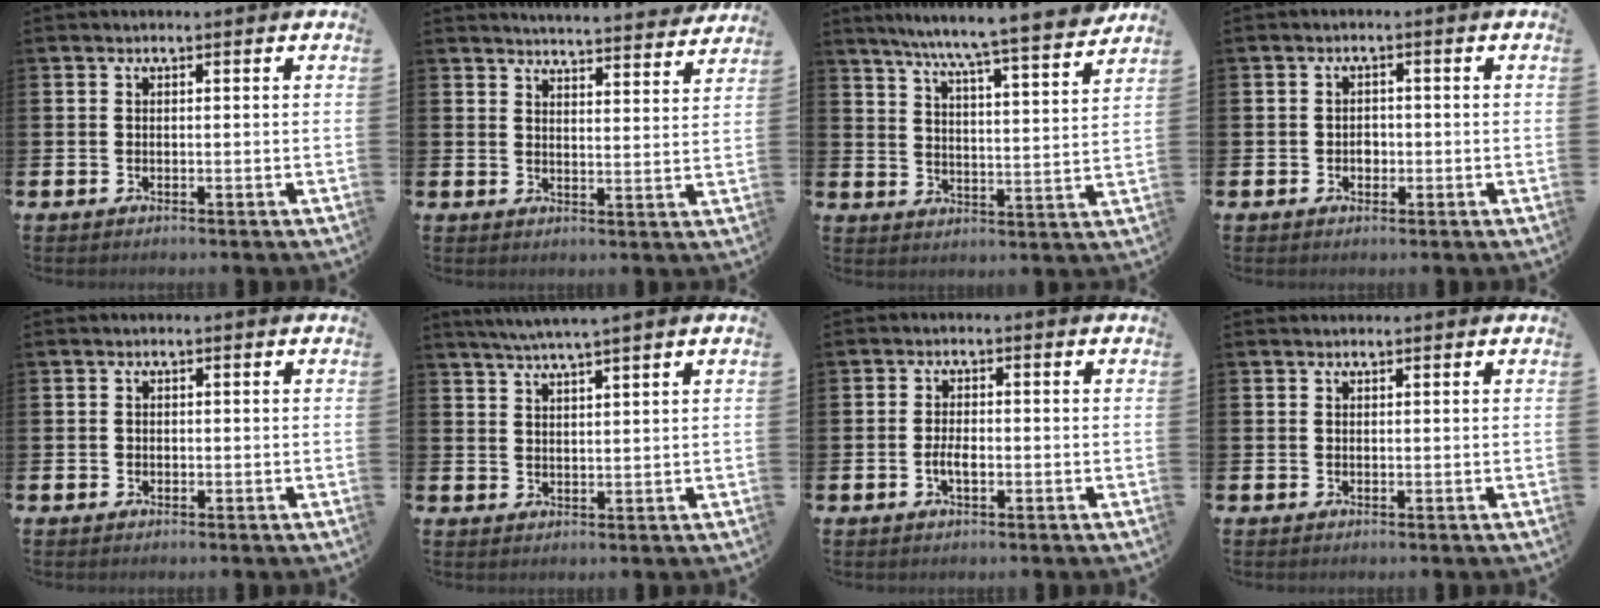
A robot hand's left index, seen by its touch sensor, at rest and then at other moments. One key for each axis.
{"total": 4.9, "fx": 4.9, "fy": -0.2, "fz": 0.1, "tx": -0.006, "ty": -0.041, "tz": 0.084}
{"total": 7.6, "fx": 7.0, "fy": -0.7, "fz": 2.8, "tx": -0.073, "ty": -0.057, "tz": 0.117}
{"total": 1.6, "fx": -0.3, "fy": 1.3, "fz": 0.7, "tx": -0.004, "ty": 0.002, "tz": -0.010}
{"total": 0.6, "fx": -0.1, "fy": 0.5, "fz": 0.1, "tx": -0.009, "ty": 0.008, "tz": -0.003}
{"total": 7.1, "fx": 6.6, "fy": -0.9, "fz": 2.3, "tx": -0.073, "ty": -0.052, "tz": 0.112}
{"total": 2.3, "fx": -0.6, "fy": 1.0, "fz": 2.0, "tx": -0.035, "ty": 0.001, "tz": -0.013}
{"total": 0.5, "fx": 0.5, "fy": 0.0, "fz": 0.1, "tx": 0.007, "ty": -0.004, "tz": 0.008}